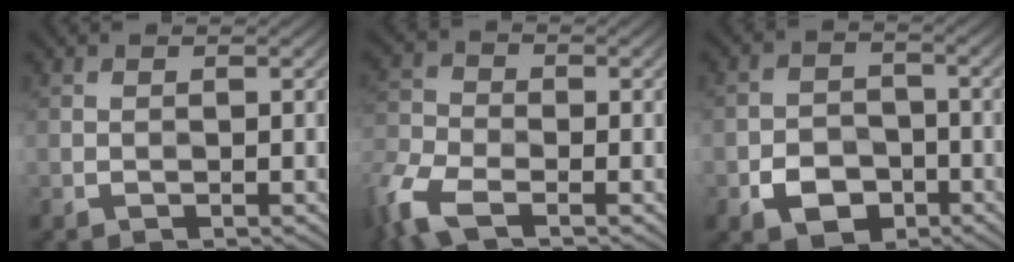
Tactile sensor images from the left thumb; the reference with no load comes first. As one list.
[{"total": 8.0, "force": [-4.5, 4.0, 5.3], "torque": [-0.134, -0.018, -0.104]}, {"total": 5.3, "force": [-1.3, 4.2, 3.0], "torque": [-0.051, -0.007, -0.025]}]